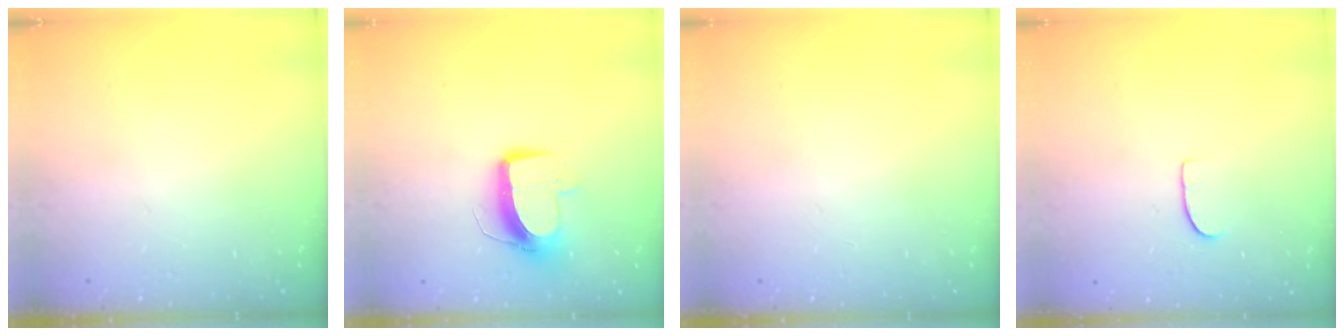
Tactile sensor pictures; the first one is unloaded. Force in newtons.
{"total": 9.8, "press": 9.8, "slide": 0.5}
{"total": 0.0}
{"total": 5.2, "press": 5.2, "slide": 0.4}